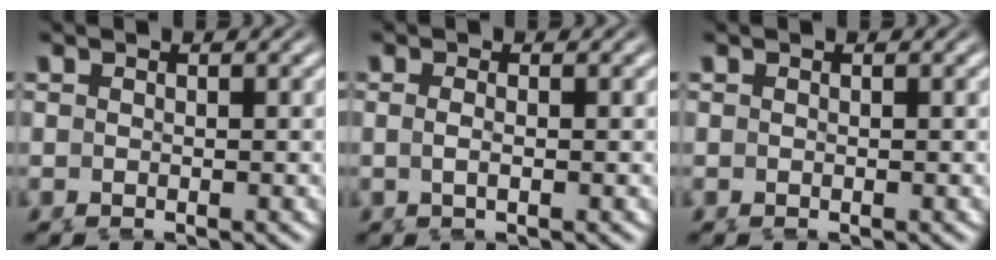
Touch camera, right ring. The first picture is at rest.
{"total": 1.2, "force": [-0.1, -0.7, 1.0], "torque": [-0.028, -0.007, 0.005]}
{"total": 0.0}